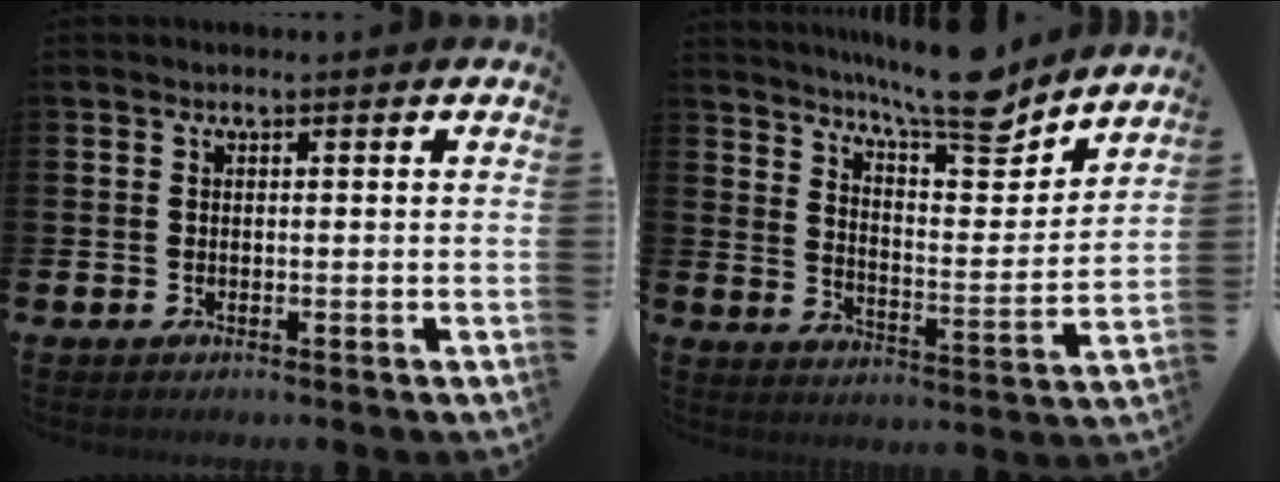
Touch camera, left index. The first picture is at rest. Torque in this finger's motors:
{"motor_torque": [0.57, -1.40, 1.05, 0.21]}